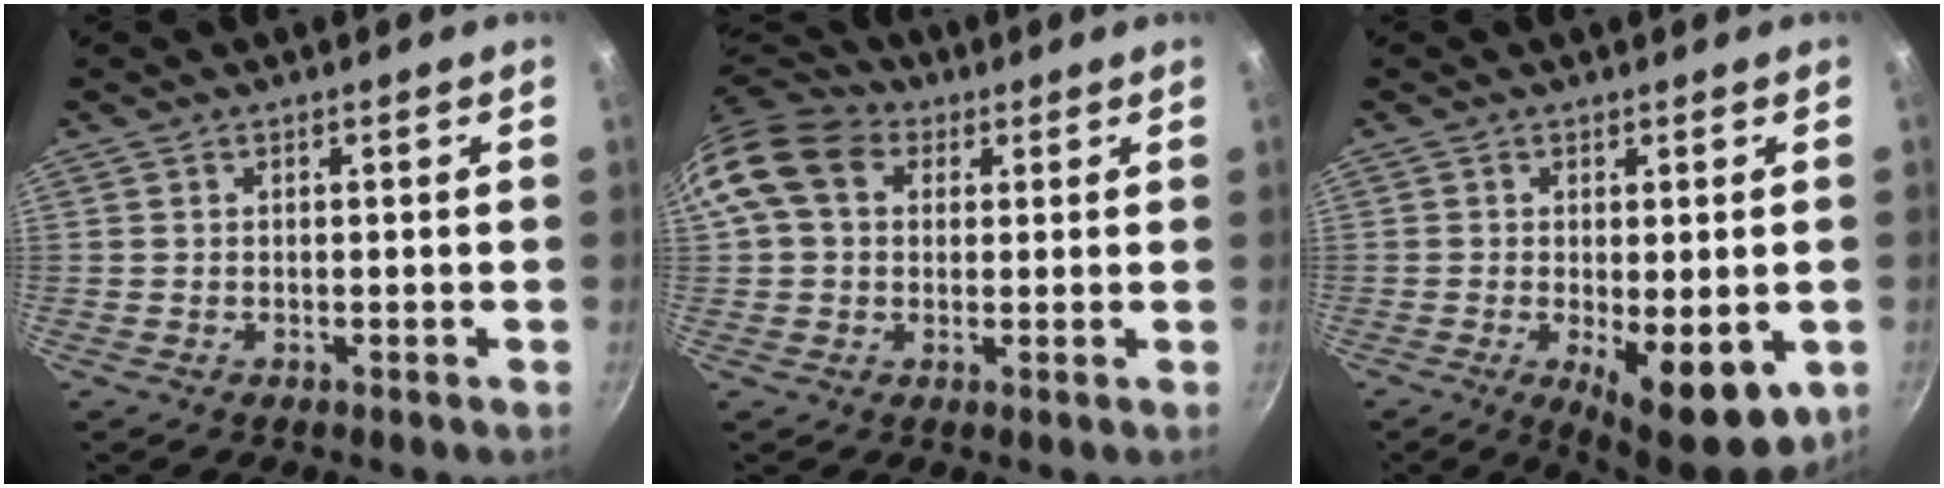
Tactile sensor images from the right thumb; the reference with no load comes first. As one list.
[{"total": 12.9, "force": [3.5, 9.9, 7.4], "torque": [-0.127, 0.022, 0.048]}, {"total": 12.0, "force": [-3.1, 4.4, 10.7], "torque": [-0.127, -0.011, -0.029]}]